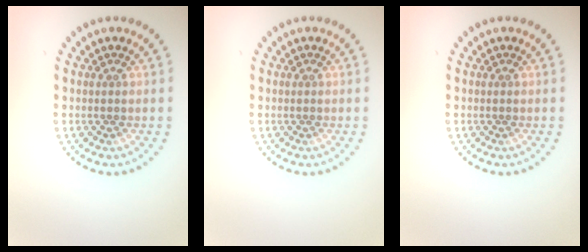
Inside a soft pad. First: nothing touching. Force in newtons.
{"total": 0.0}
{"total": 0.0}